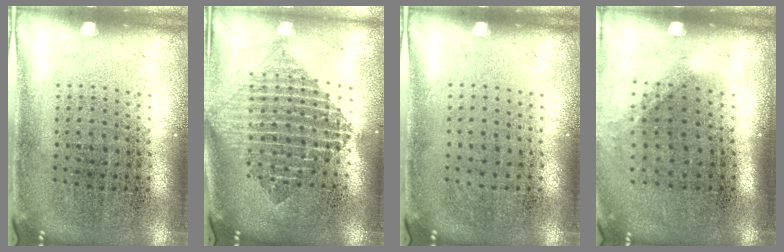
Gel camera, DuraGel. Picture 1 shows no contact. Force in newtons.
{"total": 1.9, "press": 1.6, "slide": 1.1}
{"total": 0.0}
{"total": 1.3, "press": 0.9, "slide": 0.9}